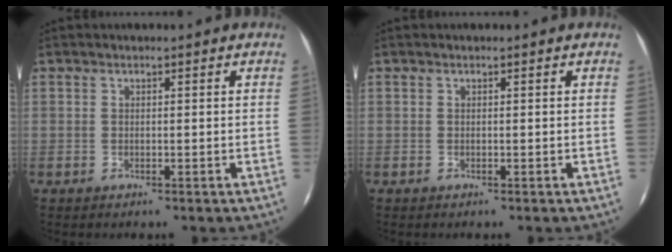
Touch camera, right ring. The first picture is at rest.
{"total": 0.0}